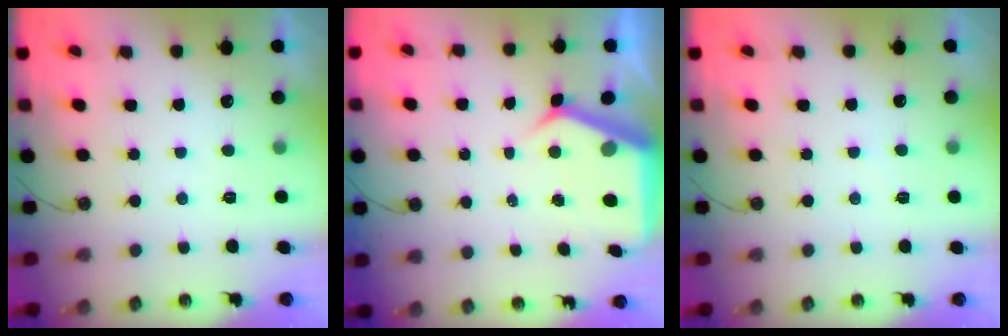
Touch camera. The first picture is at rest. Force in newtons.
{"total": 6.2, "press": 6.1, "slide": 0.8}
{"total": 3.6, "press": 3.5, "slide": 0.5}